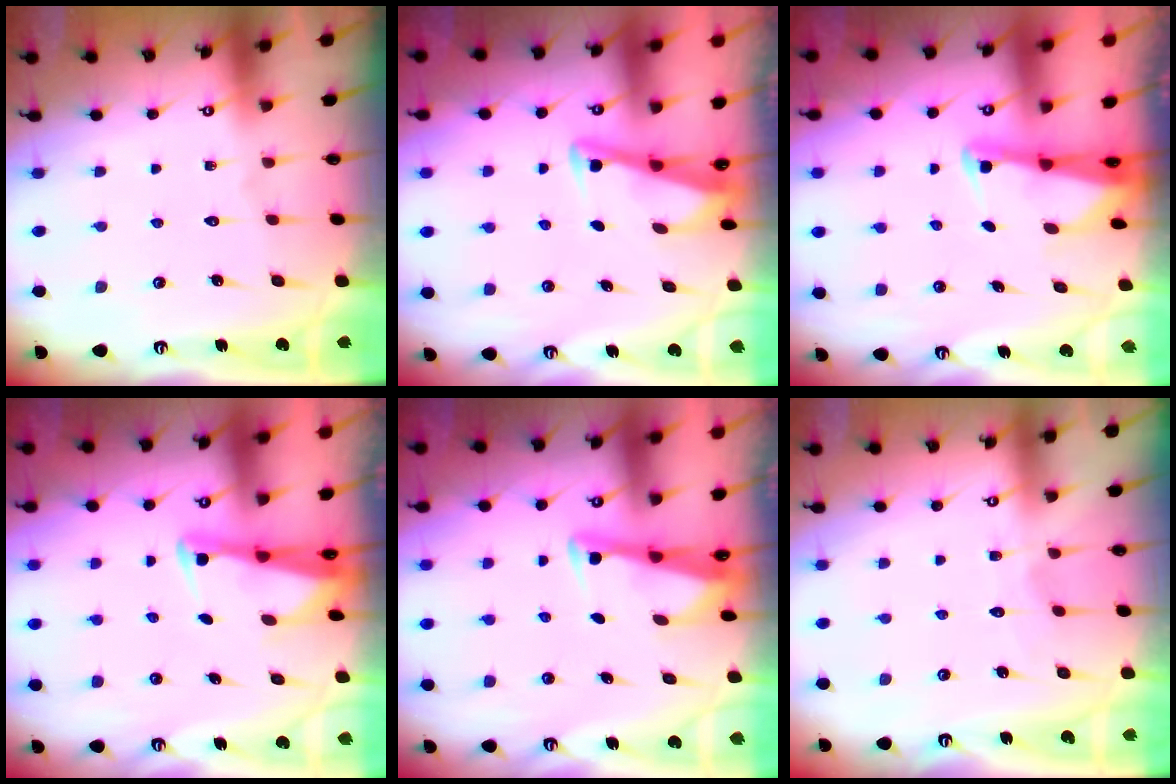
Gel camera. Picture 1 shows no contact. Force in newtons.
{"total": 3.3, "press": 3.3, "slide": 0.4}
{"total": 2.4, "press": 2.4, "slide": 0.2}
{"total": 2.5, "press": 2.5, "slide": 0.5}
{"total": 3.1, "press": 3.1, "slide": 0.4}
{"total": 3.7, "press": 3.7, "slide": 0.4}